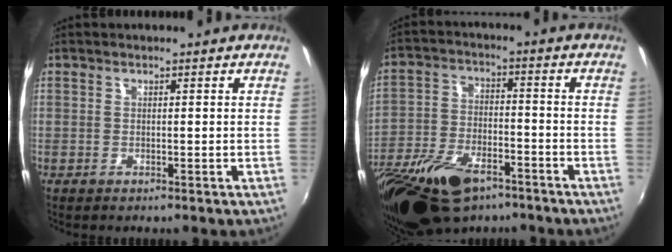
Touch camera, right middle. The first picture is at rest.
{"total": 20.9, "force": [-13.6, 10.1, 12.3], "torque": [-0.276, -0.036, -0.238]}